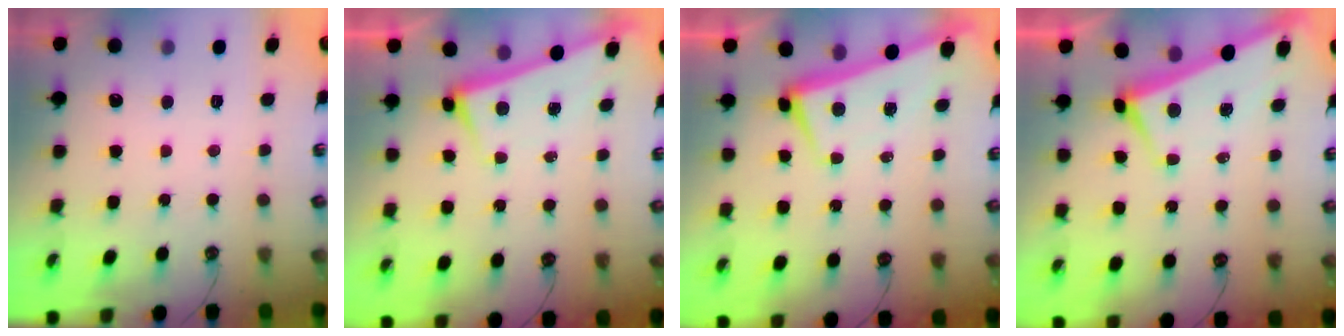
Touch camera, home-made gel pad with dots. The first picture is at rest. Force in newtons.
{"total": 2.9, "press": 2.8, "slide": 0.6}
{"total": 2.2, "press": 2.1, "slide": 0.7}
{"total": 2.9, "press": 2.8, "slide": 0.9}